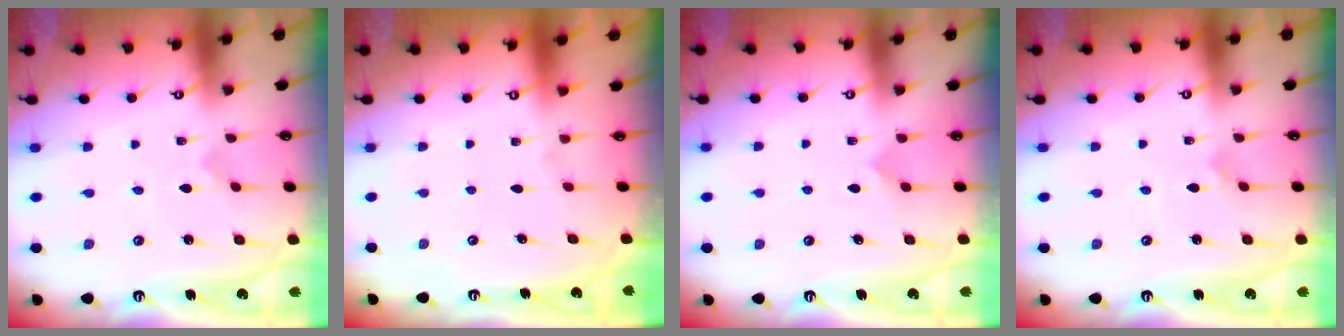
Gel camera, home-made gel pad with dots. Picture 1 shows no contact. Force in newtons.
{"total": 0.0}
{"total": 4.6, "press": 4.6, "slide": 0.4}
{"total": 0.6, "press": 0.6, "slide": 0.0}